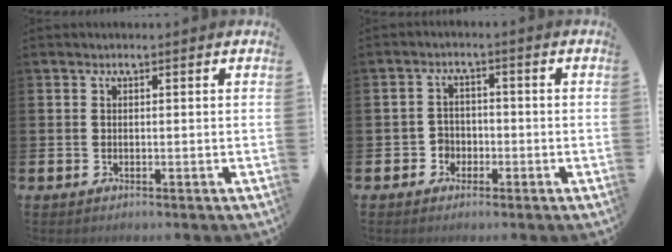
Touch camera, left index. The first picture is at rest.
{"total": 2.7, "force": [-1.5, 2.1, 0.4], "torque": [-0.022, 0.009, -0.035]}